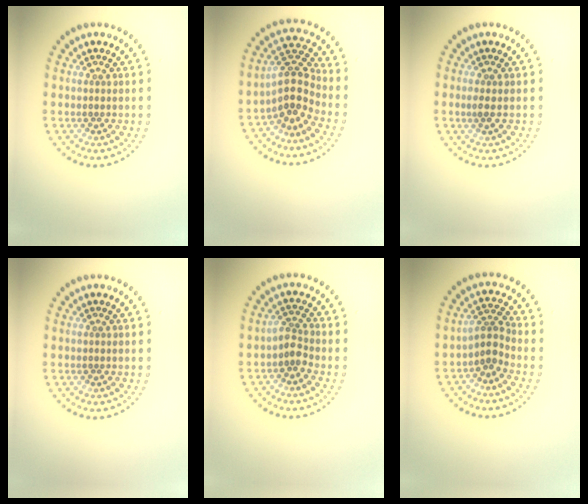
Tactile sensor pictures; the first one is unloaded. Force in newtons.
{"total": 3.5, "press": 2.8, "slide": 2.1}
{"total": 0.9, "press": 0.8, "slide": 0.5}
{"total": 0.0}
{"total": 1.8, "press": 1.3, "slide": 1.2}
{"total": 2.3, "press": 1.6, "slide": 1.7}